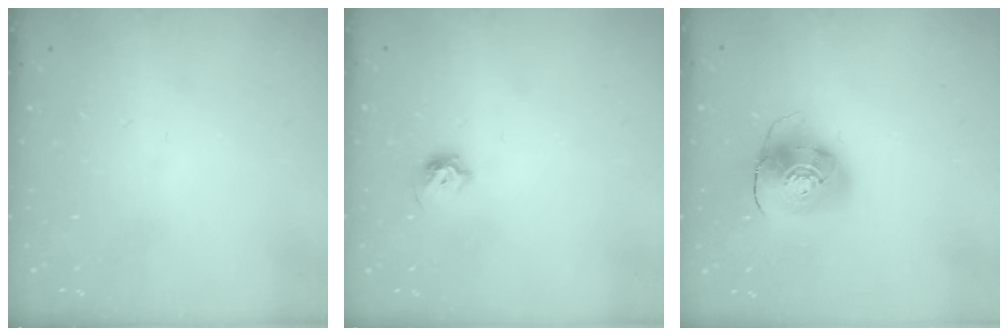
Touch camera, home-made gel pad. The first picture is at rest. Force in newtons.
{"total": 5.5, "press": 5.4, "slide": 0.8}
{"total": 9.3, "press": 9.2, "slide": 1.2}